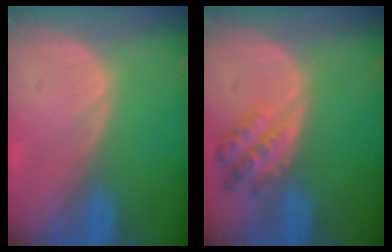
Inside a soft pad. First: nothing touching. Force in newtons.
{"total": 4.9, "press": 4.9, "slide": 0.4}